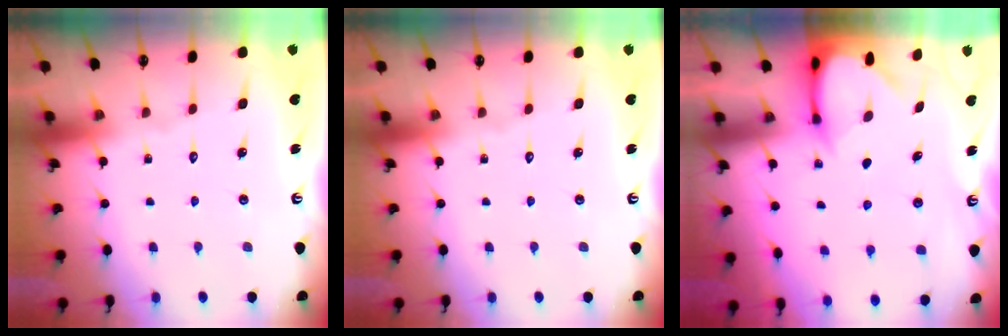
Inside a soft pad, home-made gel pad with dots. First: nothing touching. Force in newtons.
{"total": 0.0}
{"total": 3.2, "press": 3.2, "slide": 0.3}